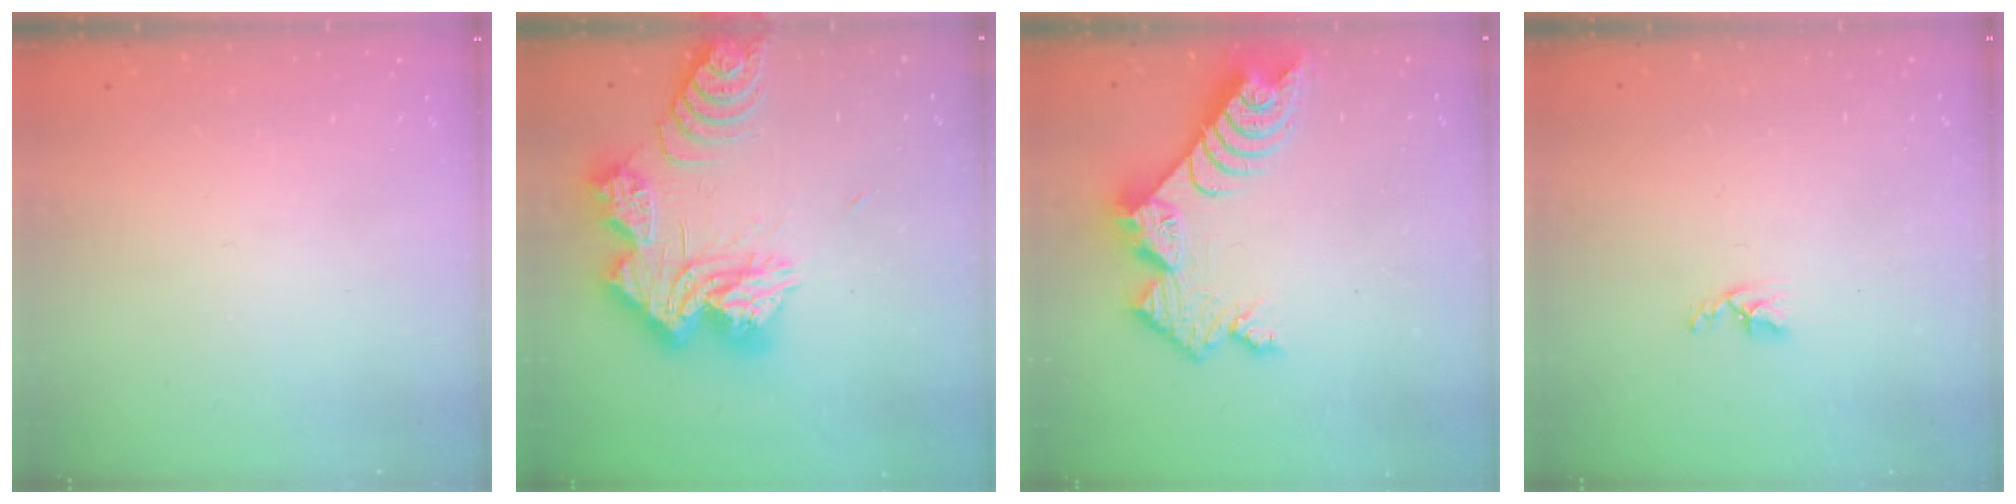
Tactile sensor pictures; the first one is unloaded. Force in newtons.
{"total": 22.4, "press": 22.3, "slide": 1.9}
{"total": 11.2, "press": 11.1, "slide": 0.9}
{"total": 3.3, "press": 3.2, "slide": 0.5}